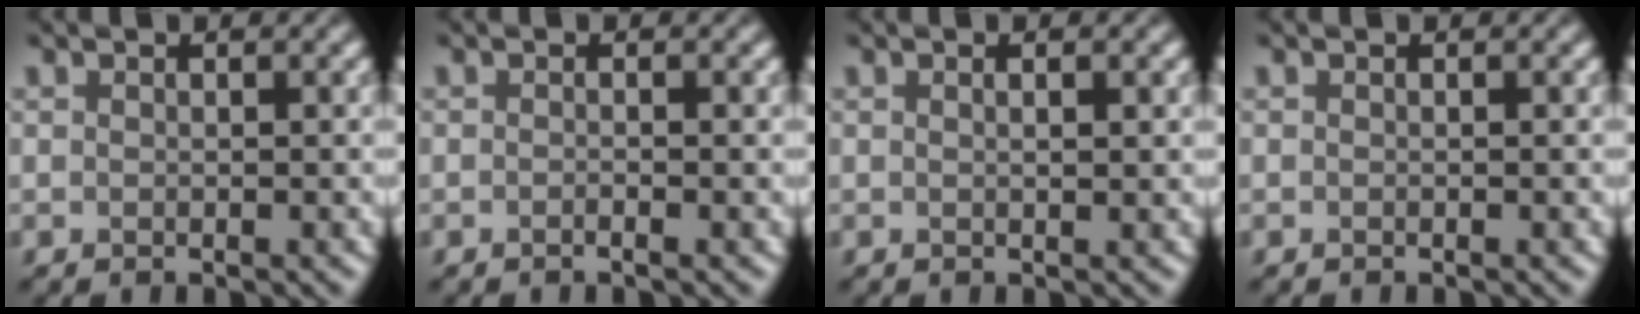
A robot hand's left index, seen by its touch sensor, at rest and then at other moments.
{"total": 0.7, "force": [-0.5, -0.1, 0.4], "torque": [-0.007, -0.002, -0.013]}
{"total": 1.2, "force": [0.4, 0.2, 1.1], "torque": [-0.013, 0.003, 0.003]}
{"total": 0.0}